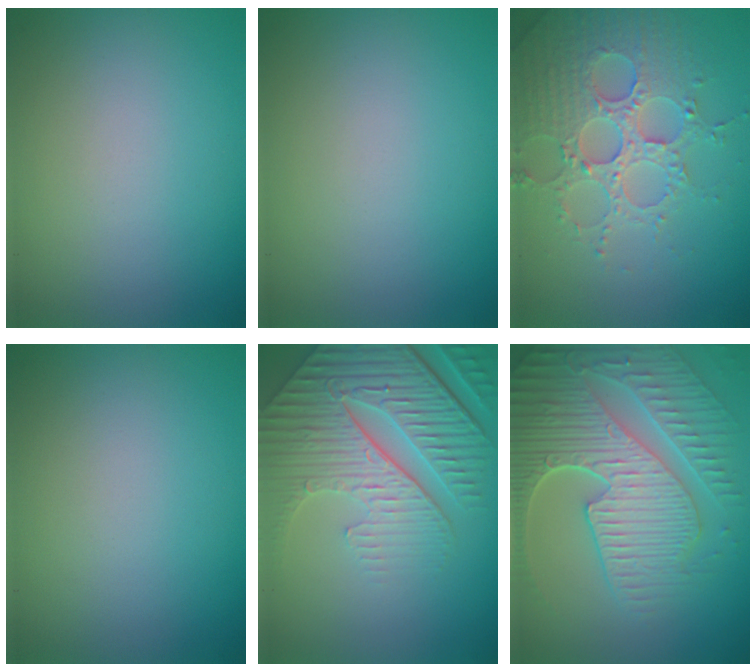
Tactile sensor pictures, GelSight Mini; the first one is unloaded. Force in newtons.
{"total": 0.0}
{"total": 4.9, "press": 4.7, "slide": 1.4}
{"total": 0.0}
{"total": 9.1, "press": 6.2, "slide": 6.6}
{"total": 9.0, "press": 6.4, "slide": 6.3}